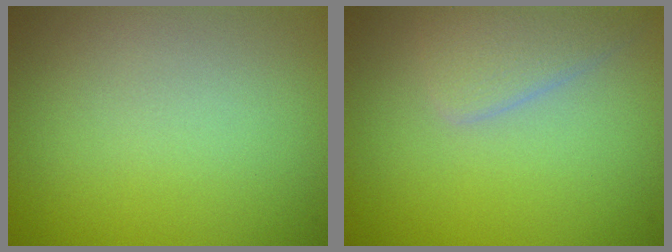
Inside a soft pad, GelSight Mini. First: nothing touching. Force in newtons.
{"total": 2.7, "press": 2.7, "slide": 0.1}